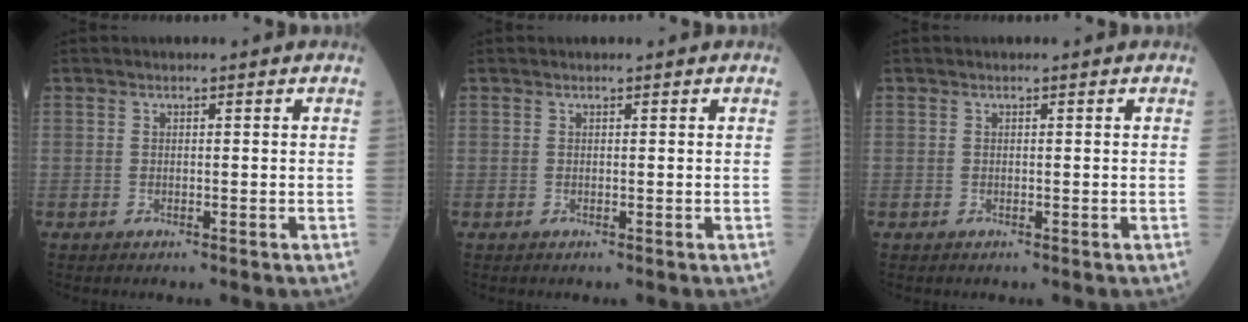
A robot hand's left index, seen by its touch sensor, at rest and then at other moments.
{"total": 0.0}
{"total": 0.0}